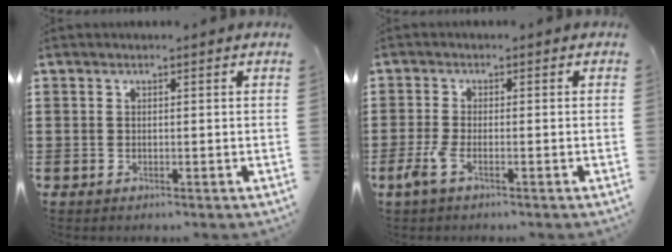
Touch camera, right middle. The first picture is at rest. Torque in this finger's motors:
{"motor_torque": [0.77, -0.37, 0.04, 0.07]}